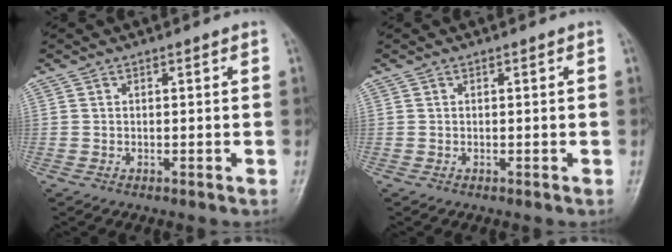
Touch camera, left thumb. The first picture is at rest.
{"total": 0.0}